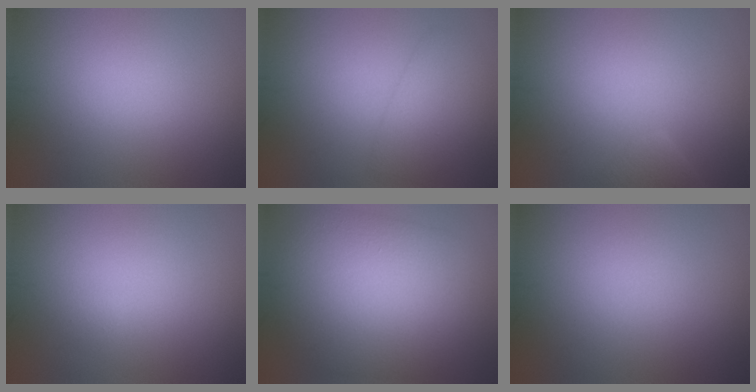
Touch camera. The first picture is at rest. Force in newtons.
{"total": 2.7, "press": 2.7, "slide": 0.3}
{"total": 1.8, "press": 1.8, "slide": 0.1}
{"total": 0.5, "press": 0.5, "slide": 0.1}
{"total": 8.2, "press": 8.2, "slide": 0.3}
{"total": 0.0}